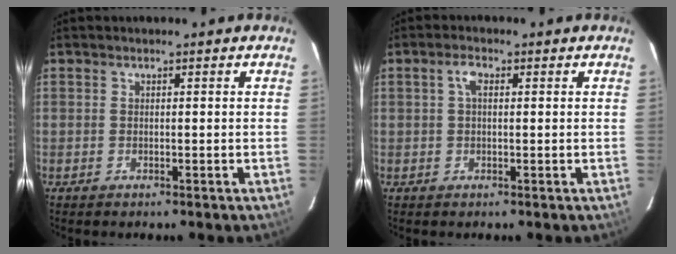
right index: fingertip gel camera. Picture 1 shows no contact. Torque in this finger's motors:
{"motor_torque": [0.40, 0.07, 0.10, 0.05]}